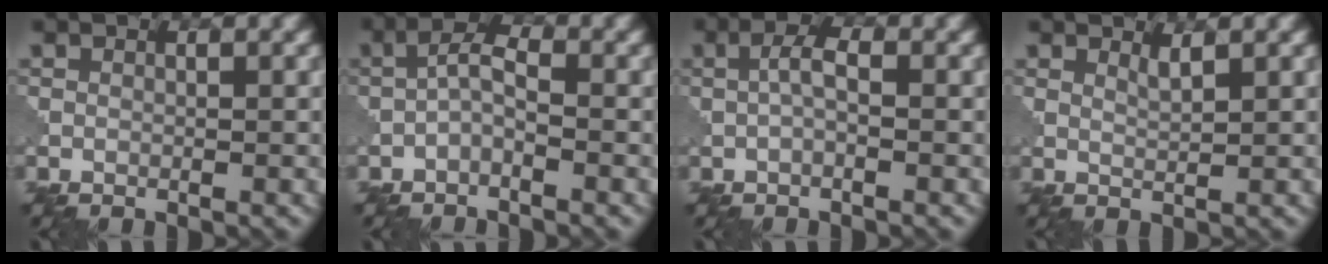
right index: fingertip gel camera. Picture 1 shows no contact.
{"total": 2.2, "force": [-1.0, 0.7, 1.8], "torque": [-0.037, 0.011, -0.027]}
{"total": 2.1, "force": [-0.1, 0.7, 1.9], "torque": [-0.041, 0.008, -0.007]}
{"total": 1.1, "force": [0.8, 0.1, 0.7], "torque": [-0.015, -0.001, 0.014]}